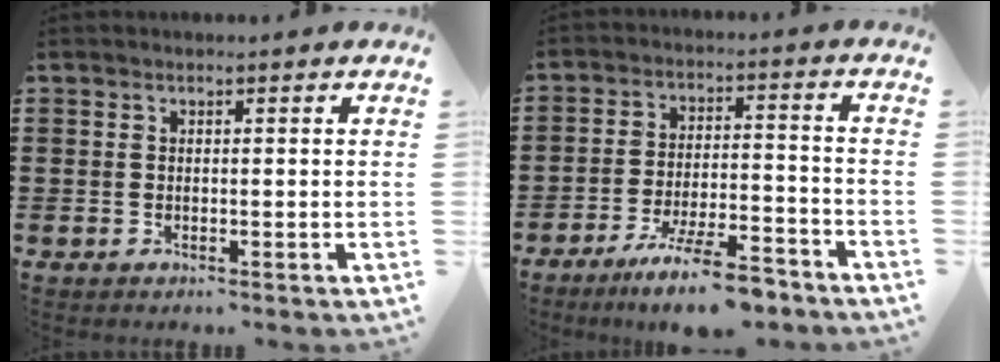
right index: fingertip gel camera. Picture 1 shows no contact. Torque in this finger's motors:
{"motor_torque": [1.91, 0.23, 0.36, 0.09]}